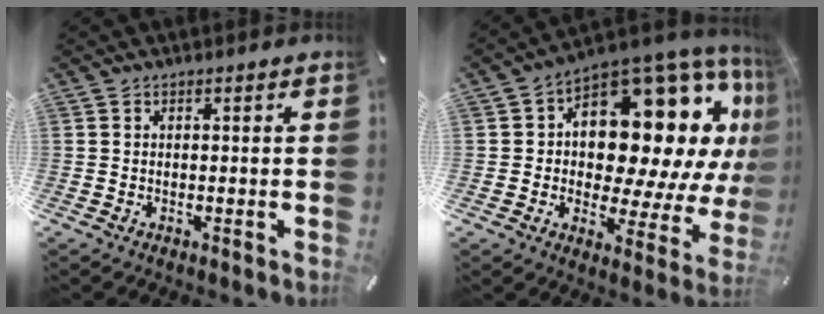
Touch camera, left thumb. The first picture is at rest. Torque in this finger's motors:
{"motor_torque": [1.05, 1.03, 1.27, 0.61, 0.32]}